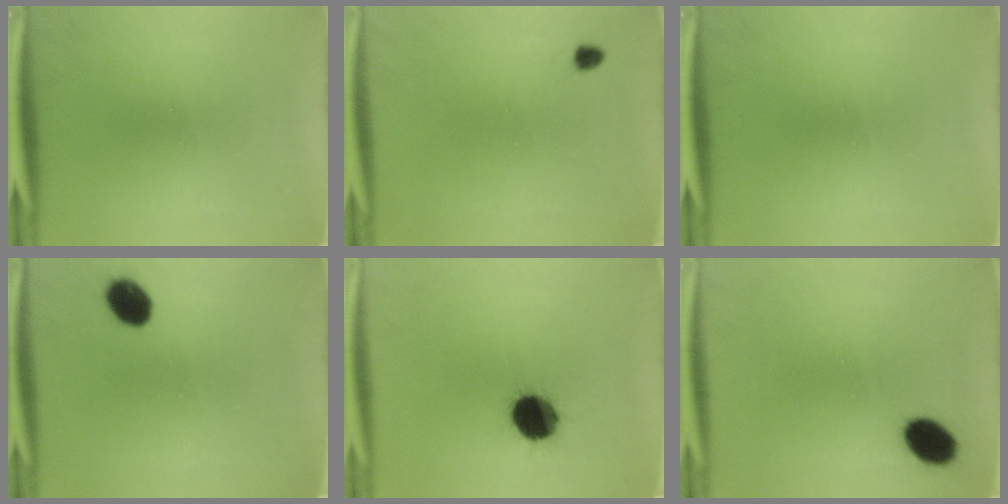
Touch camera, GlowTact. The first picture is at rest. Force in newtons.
{"total": 1.2}
{"total": 0.0}
{"total": 5.8}
{"total": 11.6}
{"total": 7.1}